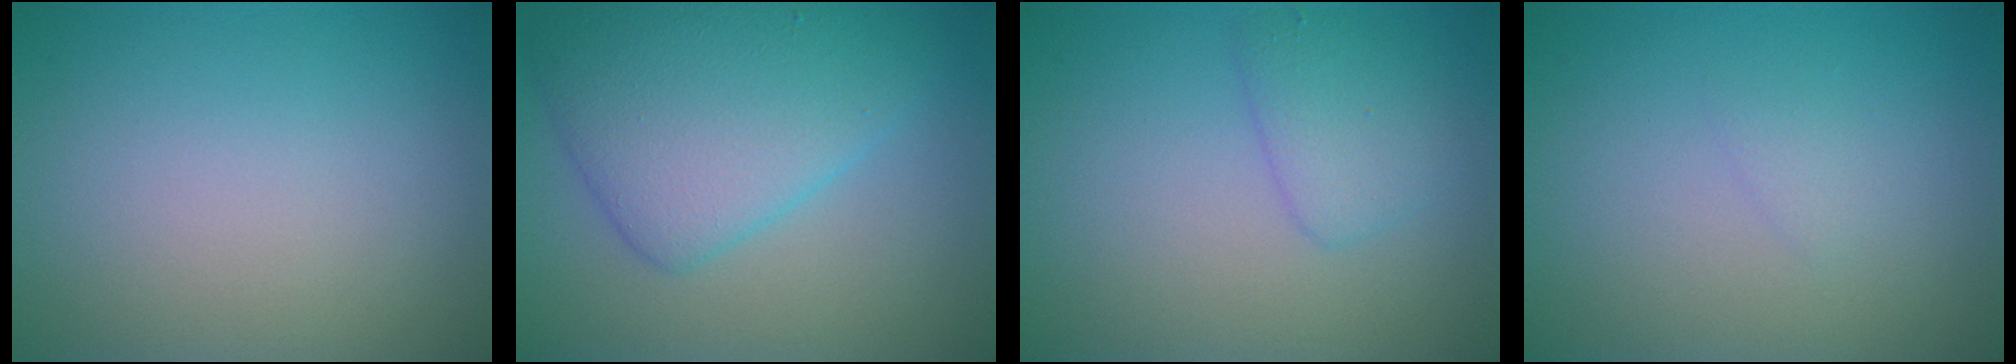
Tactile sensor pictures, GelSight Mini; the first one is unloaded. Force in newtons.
{"total": 6.6, "press": 6.6, "slide": 0.2}
{"total": 2.3, "press": 2.3, "slide": 0.2}
{"total": 0.7, "press": 0.7, "slide": 0.1}